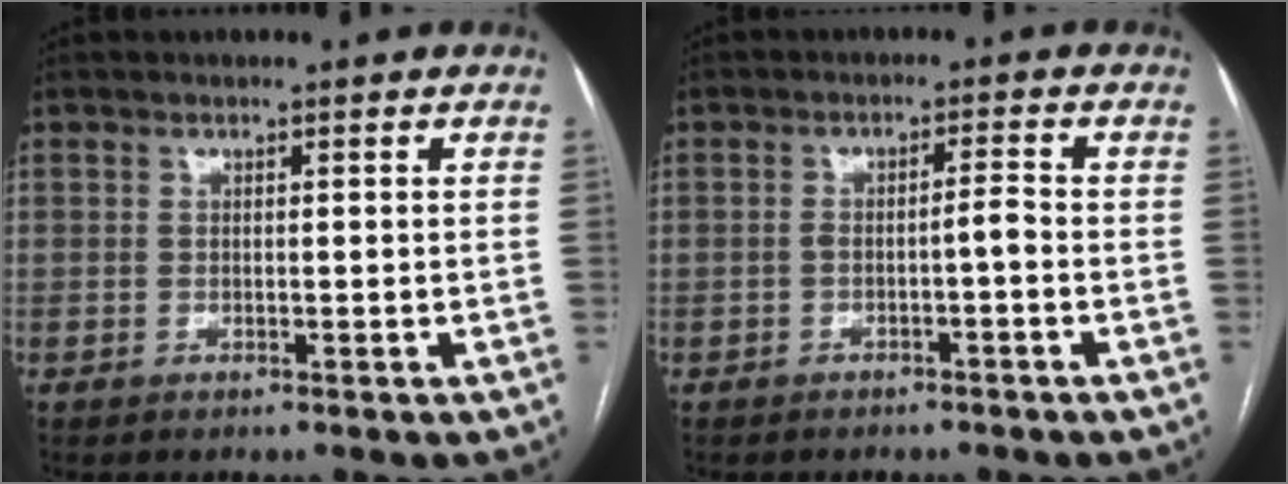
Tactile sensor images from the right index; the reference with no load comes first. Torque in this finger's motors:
{"motor_torque": [0.60, -0.17, 0.25, 0.05]}